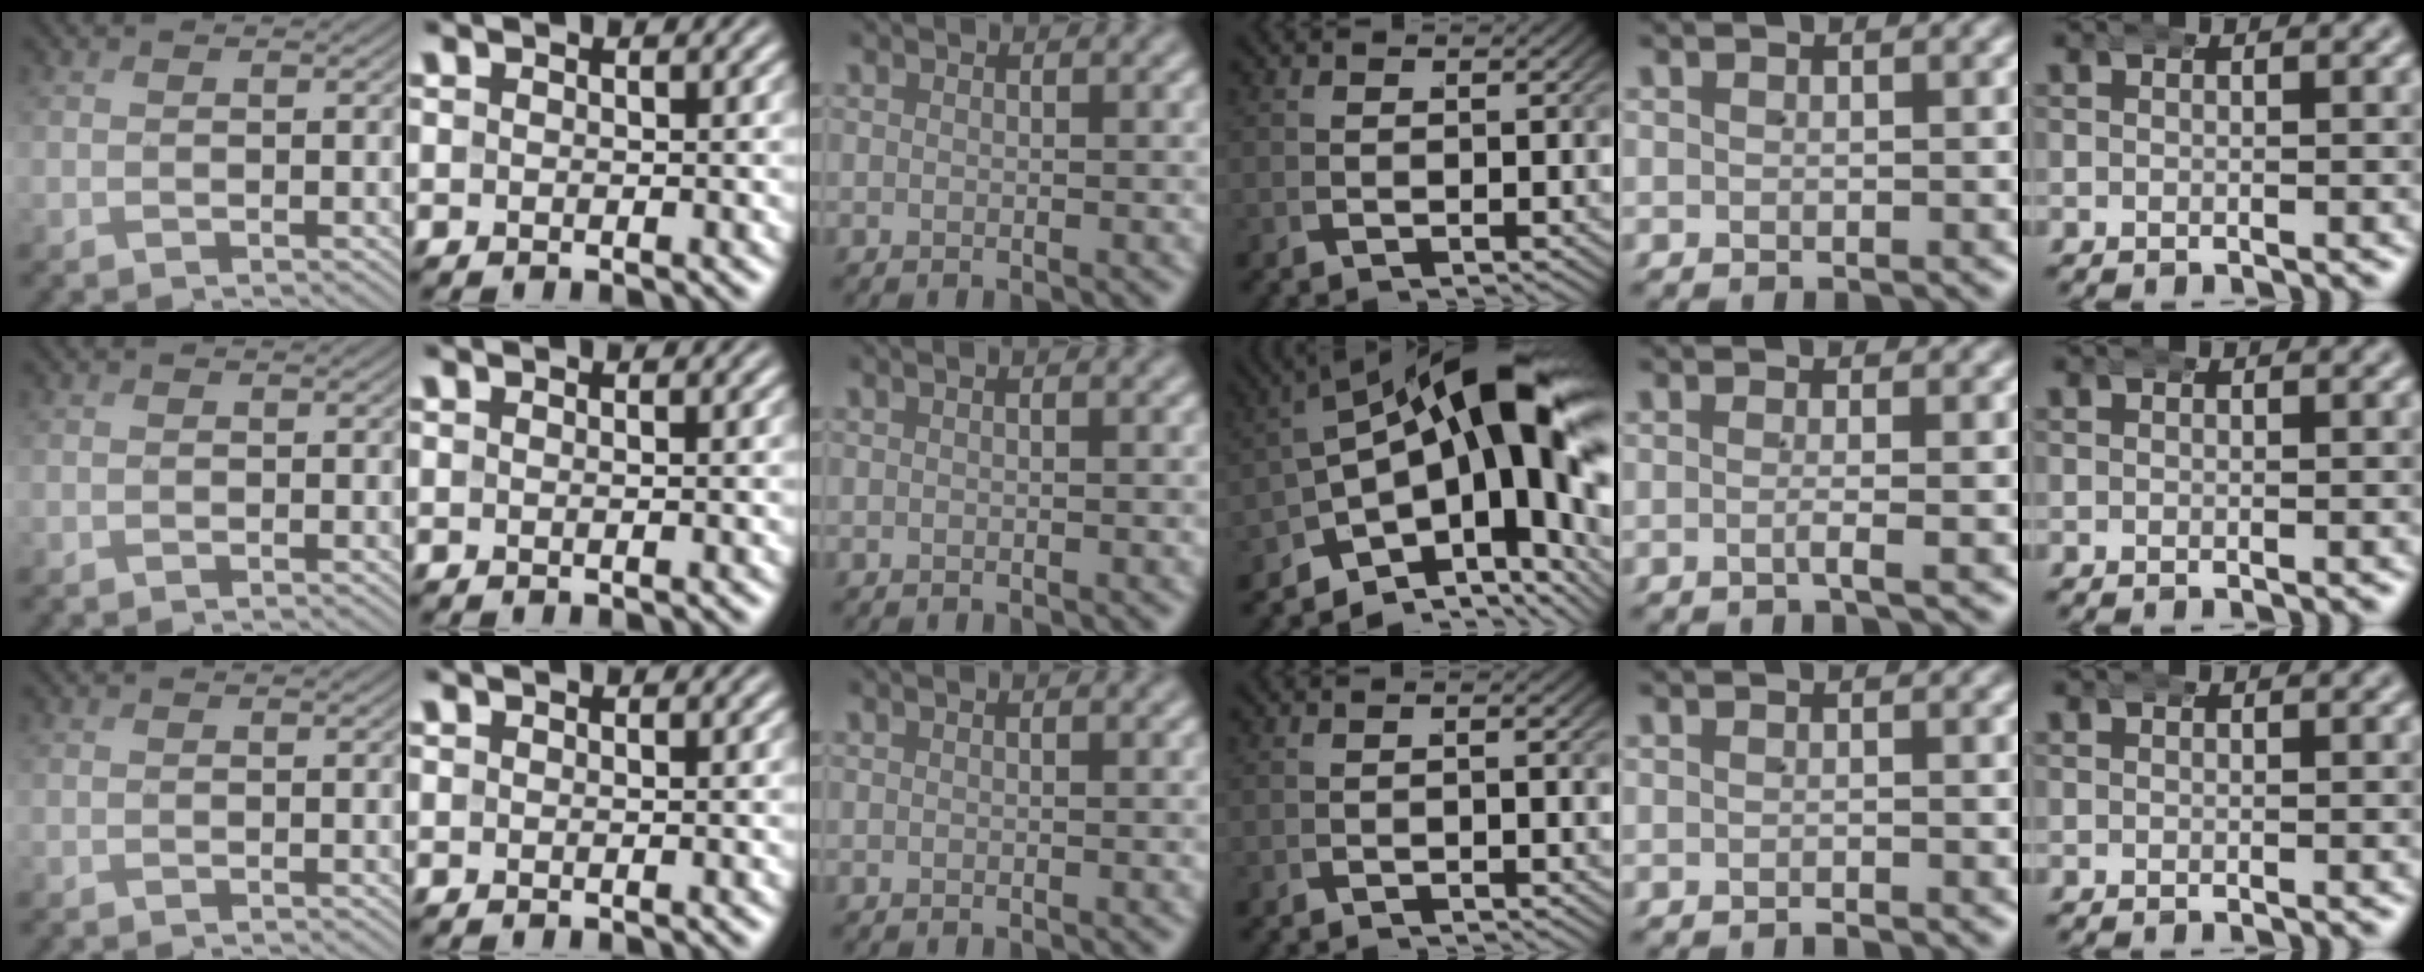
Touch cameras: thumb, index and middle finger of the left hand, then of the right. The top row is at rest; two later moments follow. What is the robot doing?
{"motion": "wrap", "object": "aluminum foil"}